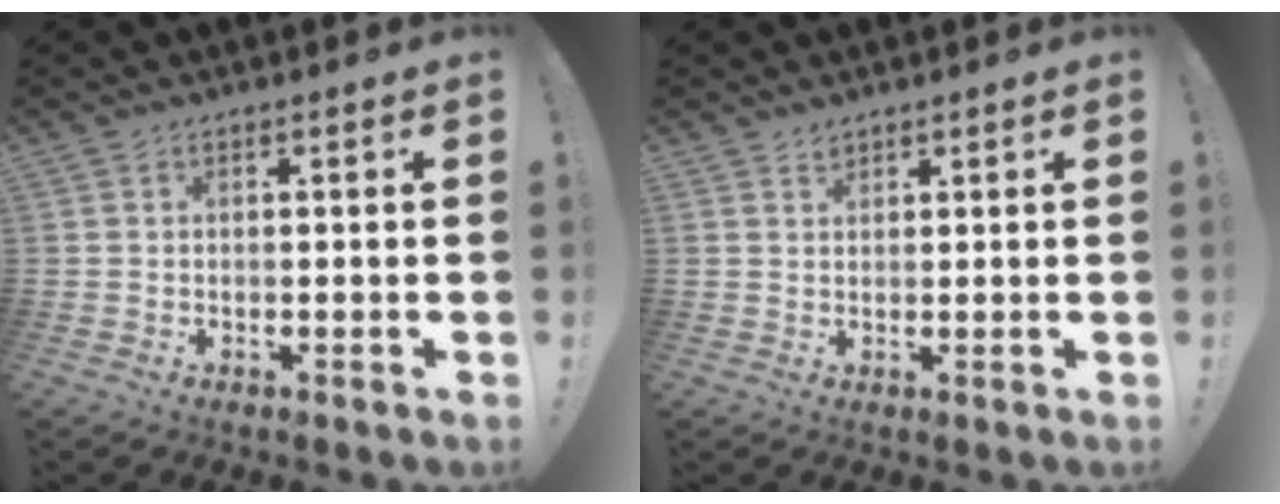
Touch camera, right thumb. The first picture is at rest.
{"total": 1.6, "force": [1.3, 0.7, 0.3], "torque": [0.004, -0.009, 0.024]}